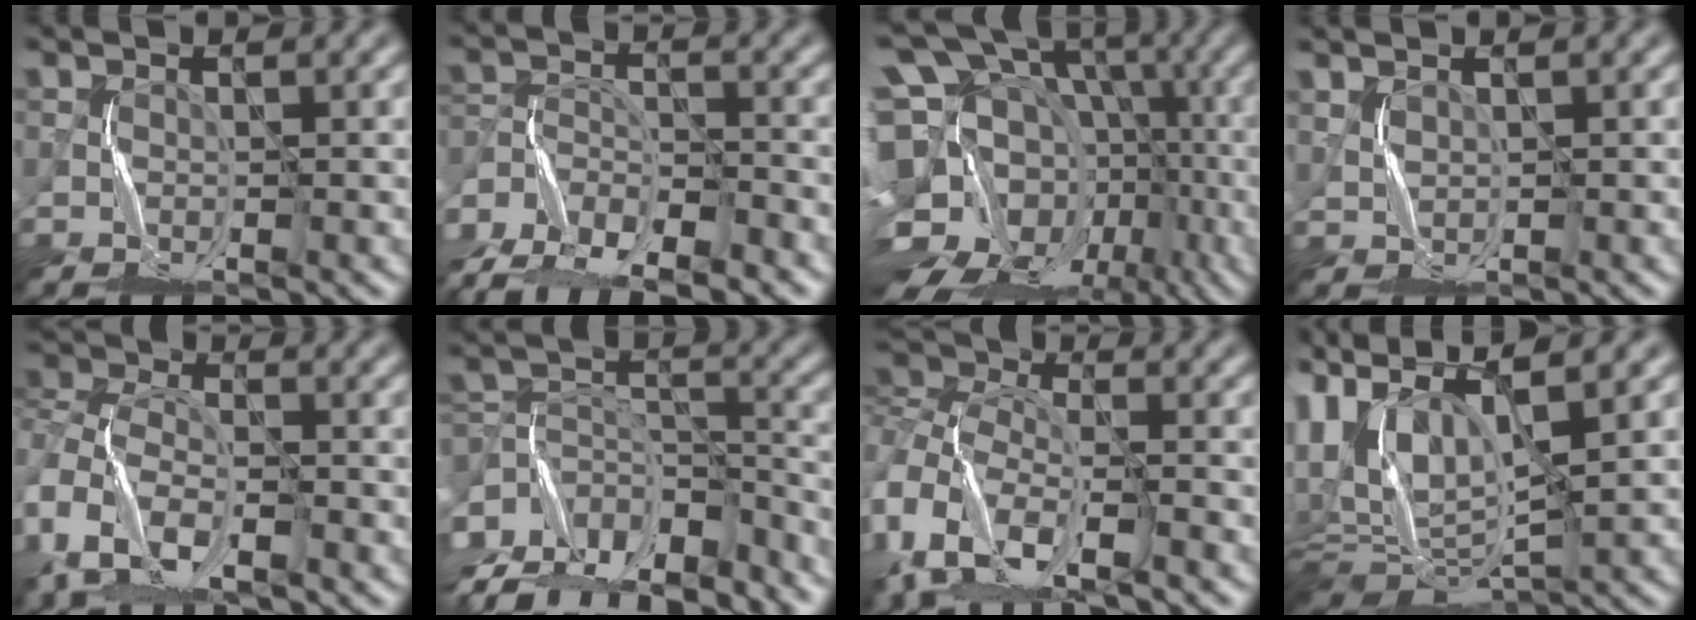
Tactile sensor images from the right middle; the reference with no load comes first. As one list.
[{"total": 10.8, "force": [-9.8, 3.3, 3.1], "torque": [-0.052, -0.013, -0.168]}, {"total": 20.8, "force": [-7.4, 15.8, 11.3], "torque": [-0.211, -0.009, -0.118]}, {"total": 1.1, "force": [0.9, 0.2, -0.6], "torque": [0.007, 0.002, 0.025]}, {"total": 12.2, "force": [-5.3, 8.8, 6.5], "torque": [-0.160, -0.001, -0.114]}, {"total": 13.2, "force": [-11.4, 5.2, 4.2], "torque": [-0.078, 0.013, -0.161]}, {"total": 13.7, "force": [-6.1, 8.7, 8.7], "torque": [-0.199, -0.016, -0.090]}, {"total": 12.0, "force": [3.0, 6.6, 9.6], "torque": [-0.214, 0.002, 0.082]}]